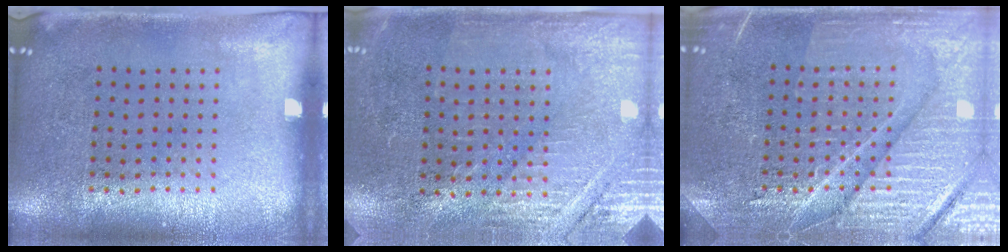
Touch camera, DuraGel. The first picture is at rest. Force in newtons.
{"total": 2.9, "press": 2.8, "slide": 0.5}
{"total": 6.7, "press": 6.7, "slide": 0.9}